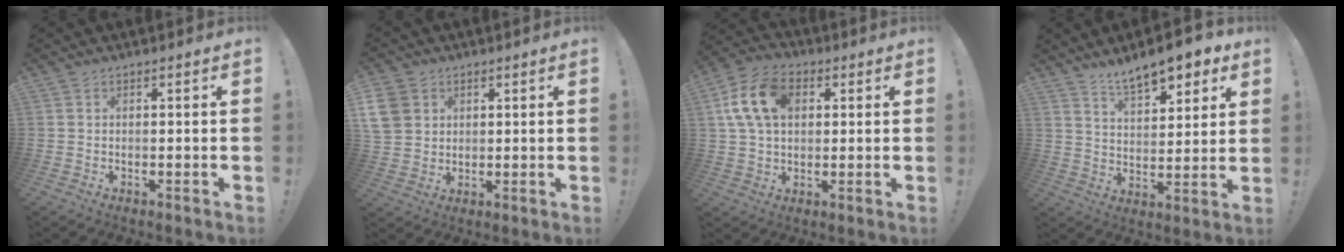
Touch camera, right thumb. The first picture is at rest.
{"total": 8.8, "force": [3.3, 7.4, 3.3], "torque": [-0.060, -0.014, 0.069]}
{"total": 14.7, "force": [4.2, 10.2, 9.8], "torque": [-0.177, 0.008, 0.084]}
{"total": 11.4, "force": [8.7, 4.0, 6.1], "torque": [-0.093, -0.054, 0.154]}